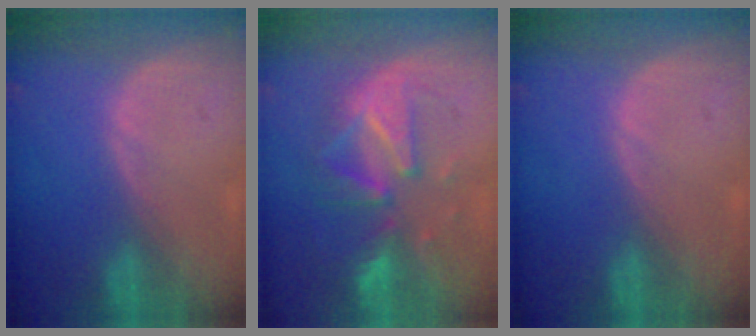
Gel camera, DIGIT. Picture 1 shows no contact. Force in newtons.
{"total": 10.0, "press": 8.7, "slide": 4.8}
{"total": 0.0}